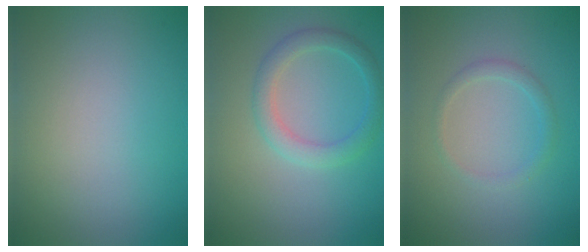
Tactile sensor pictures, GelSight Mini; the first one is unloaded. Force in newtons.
{"total": 2.7, "press": 2.7, "slide": 0.1}
{"total": 1.4, "press": 1.4, "slide": 0.1}